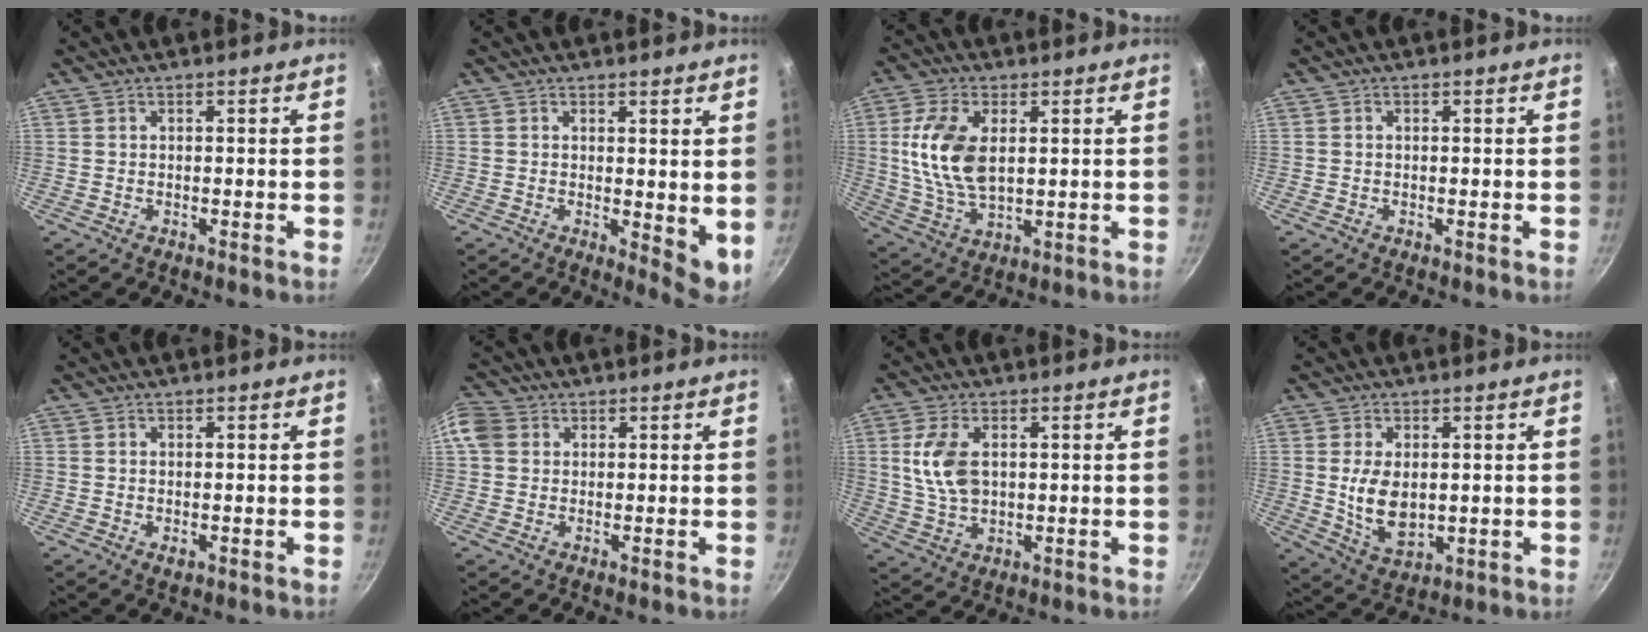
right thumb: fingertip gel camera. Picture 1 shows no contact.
{"total": 5.2, "force": [0.9, 2.2, 4.6], "torque": [-0.061, -0.016, 0.014]}
{"total": 13.1, "force": [2.3, 7.4, 10.6], "torque": [-0.202, -0.012, 0.049]}
{"total": 0.0}
{"total": 1.2, "force": [-0.1, 0.7, 1.0], "torque": [-0.017, -0.003, -0.001]}
{"total": 5.2, "force": [1.1, 4.5, 2.3], "torque": [-0.030, 0.004, 0.009]}
{"total": 9.2, "force": [1.8, 5.7, 7.0], "torque": [-0.130, -0.009, 0.036]}
{"total": 9.1, "force": [0.7, 5.4, 7.2], "torque": [-0.127, -0.017, 0.027]}